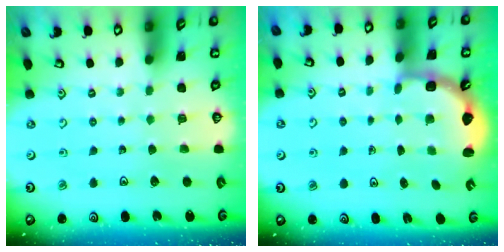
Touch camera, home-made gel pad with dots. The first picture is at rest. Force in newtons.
{"total": 3.1, "press": 2.5, "slide": 1.8}